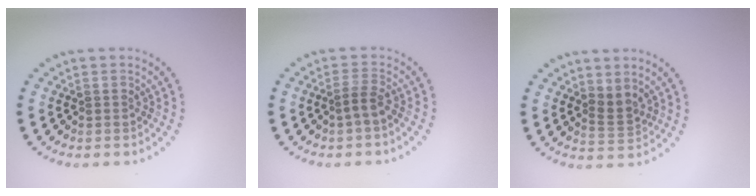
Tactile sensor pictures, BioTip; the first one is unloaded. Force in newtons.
{"total": 1.4, "press": 1.1, "slide": 0.9}
{"total": 1.8, "press": 1.3, "slide": 1.2}